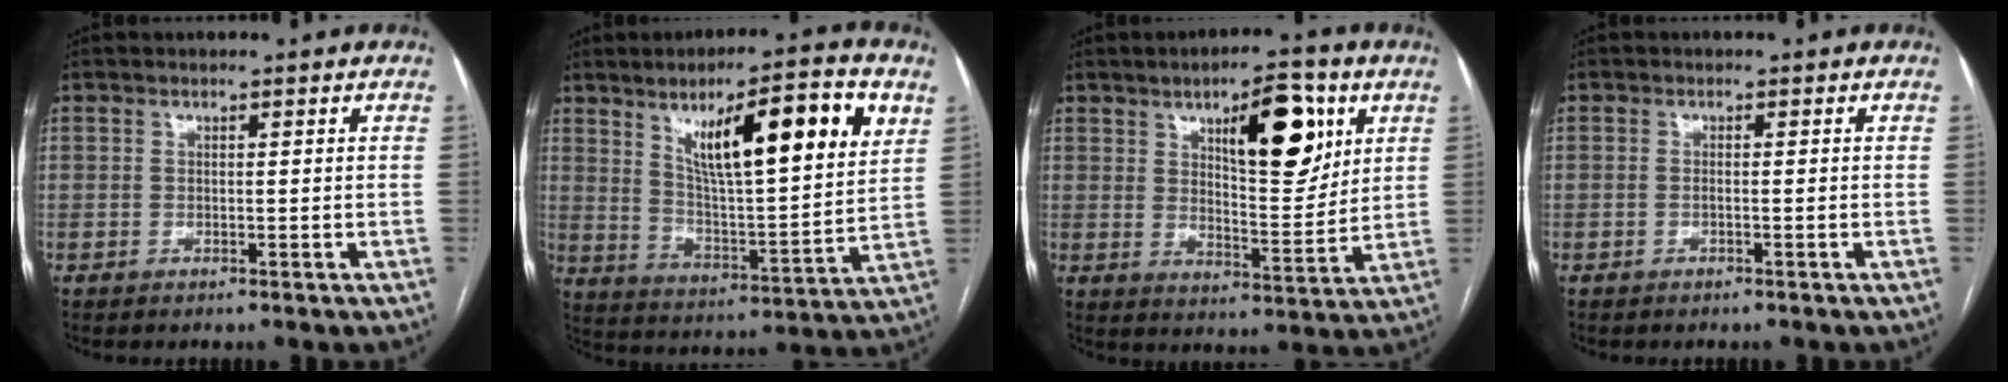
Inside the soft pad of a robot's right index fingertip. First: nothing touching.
{"total": 20.1, "force": [9.2, 3.1, 17.6], "torque": [-0.267, 0.009, 0.147]}
{"total": 13.3, "force": [5.8, 4.1, 11.2], "torque": [-0.164, 0.002, 0.092]}
{"total": 0.5, "force": [-0.2, 0.1, 0.5], "torque": [-0.010, 0.000, 0.000]}